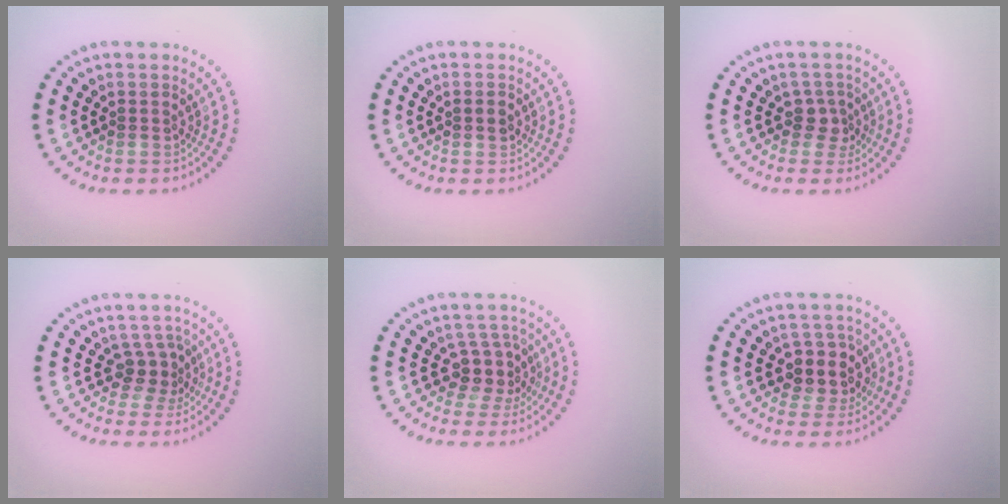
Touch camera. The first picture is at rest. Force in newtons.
{"total": 1.2, "press": 1.1, "slide": 0.2}
{"total": 1.9, "press": 1.4, "slide": 1.3}
{"total": 2.4, "press": 1.7, "slide": 1.8}
{"total": 2.9, "press": 2.1, "slide": 2.0}
{"total": 3.3, "press": 3.0, "slide": 1.5}